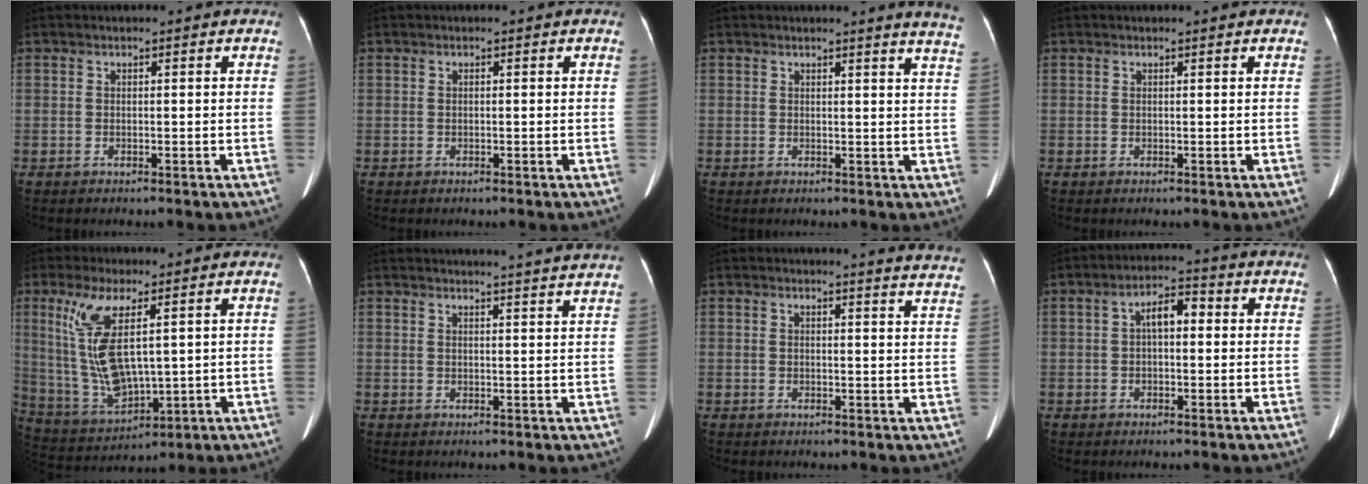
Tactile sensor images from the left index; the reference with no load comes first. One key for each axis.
{"total": 0.0}
{"total": 6.5, "fx": 6.0, "fy": -0.8, "fz": 2.2, "tx": -0.020, "ty": -0.044, "tz": 0.038}
{"total": 1.1, "fx": 1.0, "fy": 0.1, "fz": 0.4, "tx": -0.010, "ty": 0.014, "tz": 0.013}
{"total": 11.9, "fx": 3.3, "fy": 3.4, "fz": 10.9, "tx": -0.241, "ty": -0.009, "tz": 0.080}
{"total": 14.8, "fx": 14.1, "fy": -0.9, "fz": 4.3, "tx": -0.059, "ty": -0.027, "tz": 0.157}
{"total": 11.2, "fx": 11.0, "fy": -0.5, "fz": 2.3, "tx": -0.014, "ty": -0.070, "tz": 0.091}
{"total": 4.6, "fx": 0.6, "fy": 2.0, "fz": 4.1, "tx": -0.068, "ty": 0.024, "tz": 0.008}